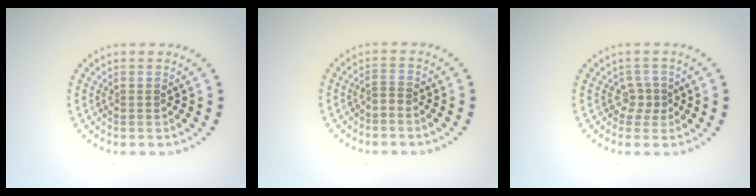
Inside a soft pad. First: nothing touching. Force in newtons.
{"total": 0.5, "press": 0.2, "slide": 0.5}
{"total": 1.6, "press": 1.1, "slide": 1.2}